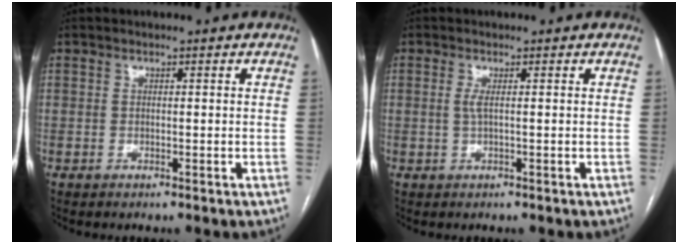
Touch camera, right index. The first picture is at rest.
{"total": 0.9, "force": [0.0, 0.1, 0.9], "torque": [-0.024, -0.001, -0.002]}